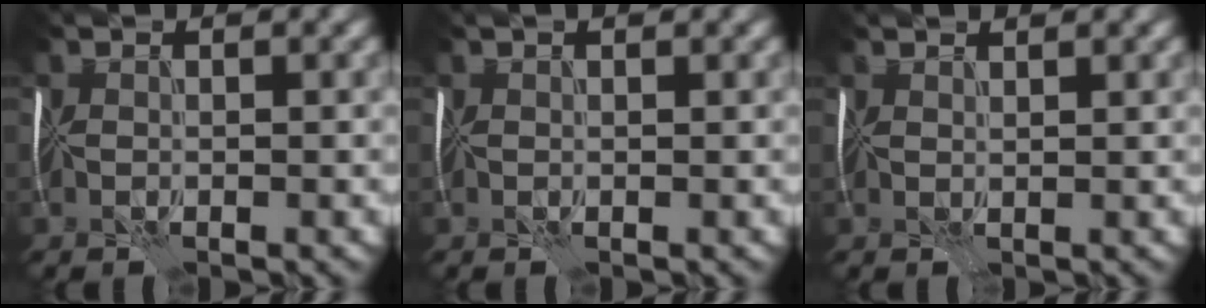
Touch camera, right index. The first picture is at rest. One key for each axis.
{"total": 1.7, "fx": 1.3, "fy": 0.6, "fz": 1.0, "tx": -0.009, "ty": 0.009, "tz": 0.009}
{"total": 1.9, "fx": 1.8, "fy": 0.3, "fz": 0.6, "tx": -0.012, "ty": 0.004, "tz": 0.025}